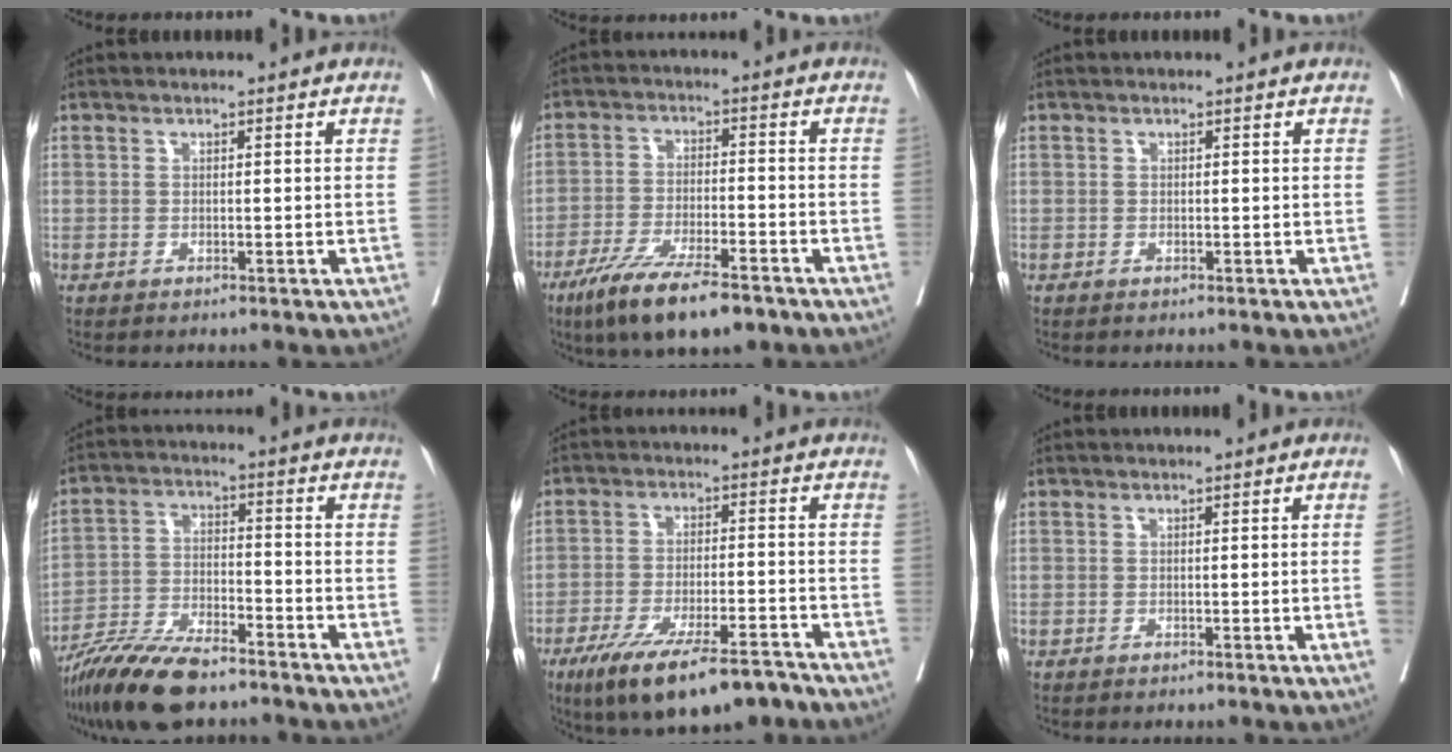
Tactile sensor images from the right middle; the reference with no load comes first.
{"total": 12.6, "force": [-8.8, 2.6, 8.6], "torque": [-0.149, -0.025, -0.147]}
{"total": 0.0}
{"total": 12.1, "force": [-9.7, 2.4, 6.9], "torque": [-0.132, -0.023, -0.178]}
{"total": 13.8, "force": [-10.0, 3.0, 9.0], "torque": [-0.147, -0.020, -0.167]}
{"total": 2.1, "force": [-0.2, -0.9, 1.9], "torque": [-0.028, -0.004, 0.002]}